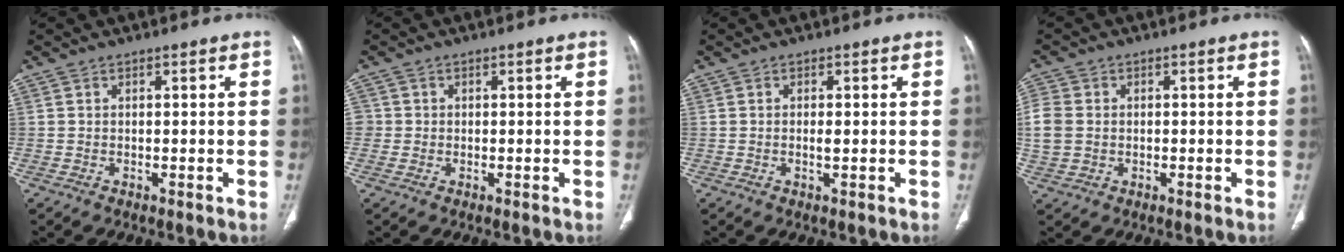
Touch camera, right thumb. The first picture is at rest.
{"total": 2.3, "force": [-0.2, 2.3, 0.6], "torque": [-0.003, 0.007, -0.004]}
{"total": 1.2, "force": [-0.1, 0.3, 1.2], "torque": [-0.024, -0.003, -0.001]}
{"total": 6.6, "force": [0.0, 5.5, 3.7], "torque": [-0.096, 0.008, 0.001]}